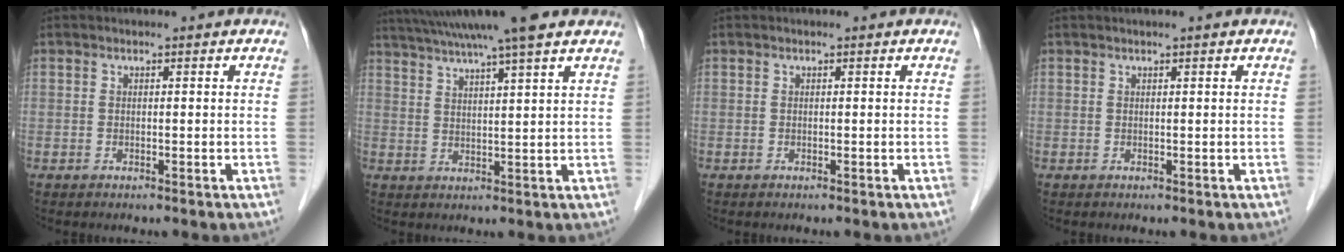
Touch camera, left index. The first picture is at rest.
{"total": 13.7, "force": [11.4, -0.4, 7.6], "torque": [-0.137, 0.028, 0.165]}
{"total": 0.0}
{"total": 0.6, "force": [0.4, -0.2, 0.4], "torque": [-0.012, 0.002, 0.014]}